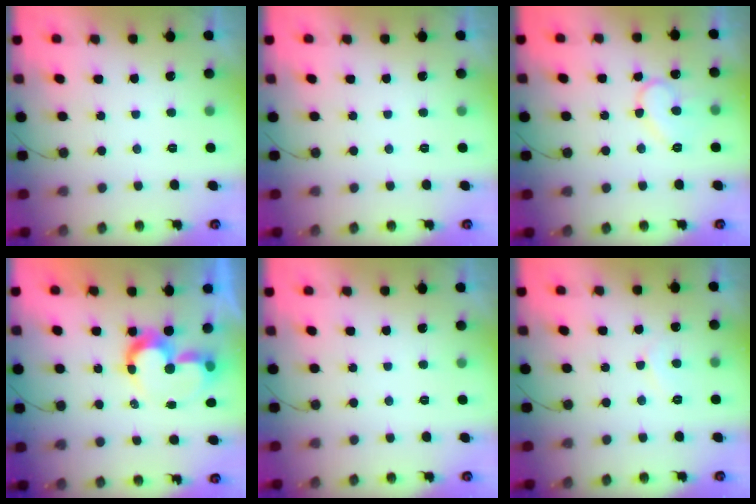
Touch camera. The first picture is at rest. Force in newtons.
{"total": 0.0}
{"total": 10.5, "press": 10.5, "slide": 1.0}
{"total": 10.3, "press": 10.3, "slide": 0.7}
{"total": 0.0}
{"total": 4.8, "press": 4.8, "slide": 0.4}